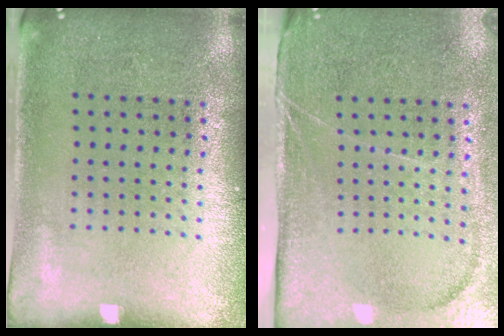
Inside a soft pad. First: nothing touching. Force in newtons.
{"total": 4.2, "press": 3.4, "slide": 2.3}